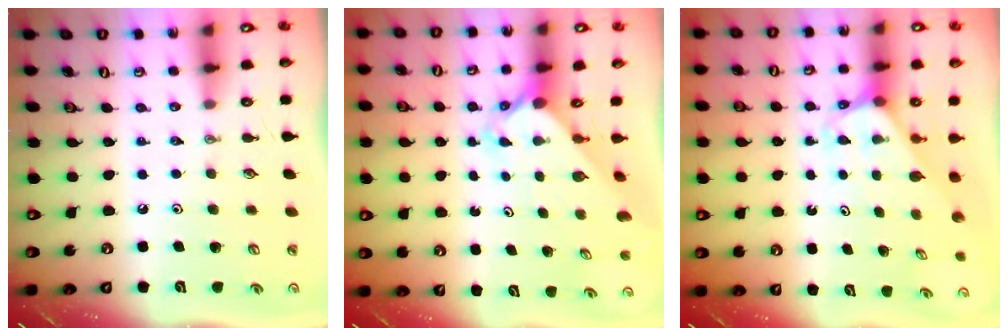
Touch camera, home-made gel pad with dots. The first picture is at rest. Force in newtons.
{"total": 2.6, "press": 2.6, "slide": 0.3}
{"total": 2.5, "press": 2.5, "slide": 0.2}